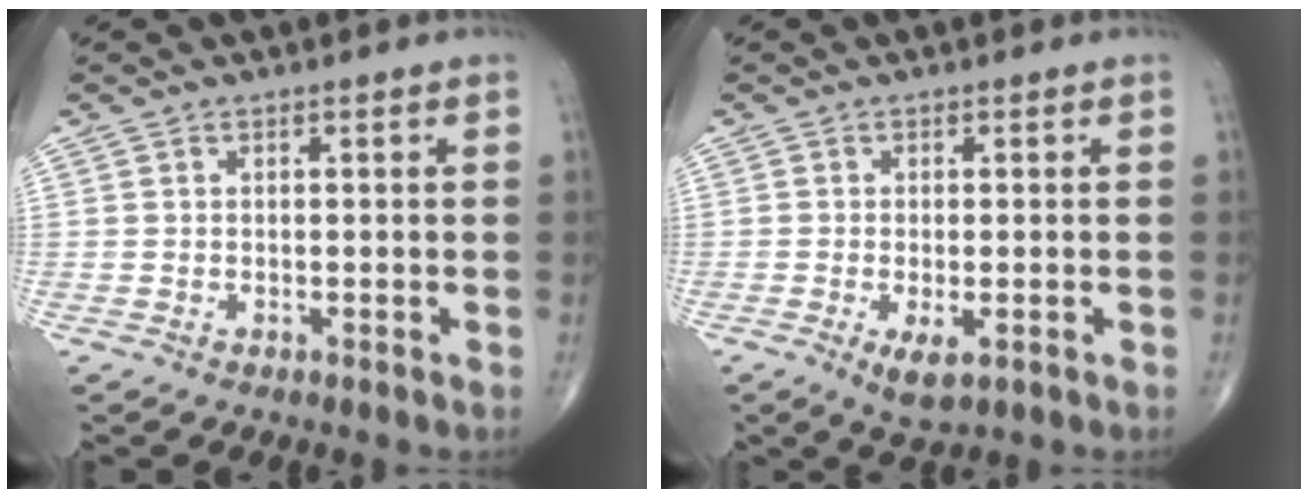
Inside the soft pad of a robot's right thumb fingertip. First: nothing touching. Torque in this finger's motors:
{"motor_torque": [-0.18, -0.06, 0.19, 0.21, 0.03]}